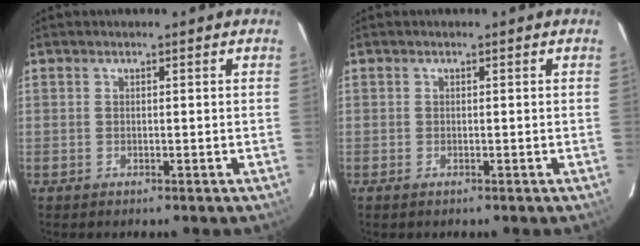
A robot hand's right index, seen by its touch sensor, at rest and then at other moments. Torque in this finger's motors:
{"motor_torque": [-0.09, -0.04, 0.07, 0.01]}